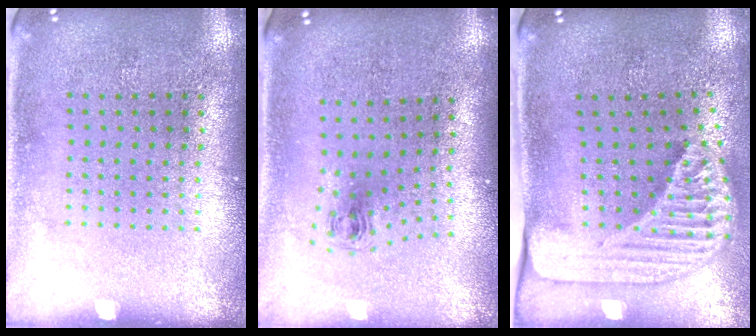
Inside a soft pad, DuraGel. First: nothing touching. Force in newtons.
{"total": 0.7, "press": 0.4, "slide": 0.6}
{"total": 2.5, "press": 1.7, "slide": 1.7}